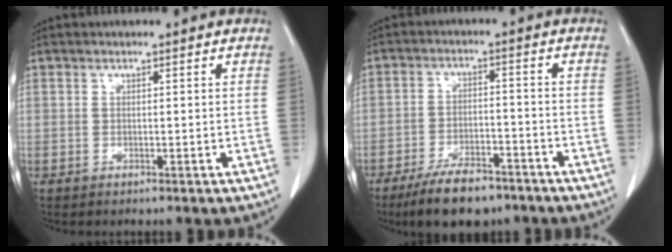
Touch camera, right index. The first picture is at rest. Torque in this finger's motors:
{"motor_torque": [-0.07, -0.20, 0.08, -0.01]}